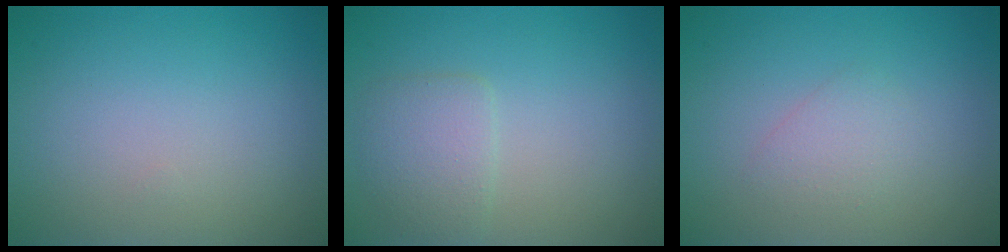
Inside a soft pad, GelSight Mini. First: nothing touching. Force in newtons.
{"total": 2.4, "press": 2.4, "slide": 0.2}
{"total": 1.6, "press": 1.6, "slide": 0.0}